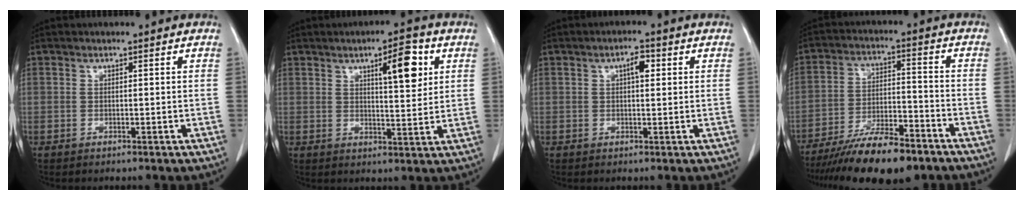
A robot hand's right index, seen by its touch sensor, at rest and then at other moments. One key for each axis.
{"total": 7.6, "fx": 3.2, "fy": 1.7, "fz": 6.7, "tx": -0.101, "ty": 0.002, "tz": 0.048}
{"total": 2.8, "fx": 0.9, "fy": 1.0, "fz": 2.4, "tx": -0.042, "ty": 0.006, "tz": 0.013}
{"total": 15.1, "fx": -11.6, "fy": 3.2, "fz": 9.2, "tx": -0.162, "ty": -0.014, "tz": -0.199}